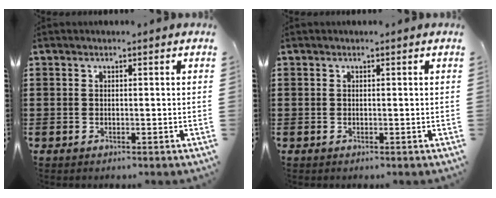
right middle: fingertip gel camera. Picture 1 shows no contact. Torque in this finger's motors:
{"motor_torque": [-0.31, -0.23, 0.08, 0.01]}